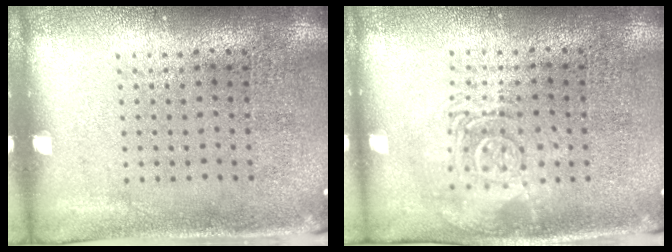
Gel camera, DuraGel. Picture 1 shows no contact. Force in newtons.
{"total": 2.8, "press": 2.7, "slide": 0.4}